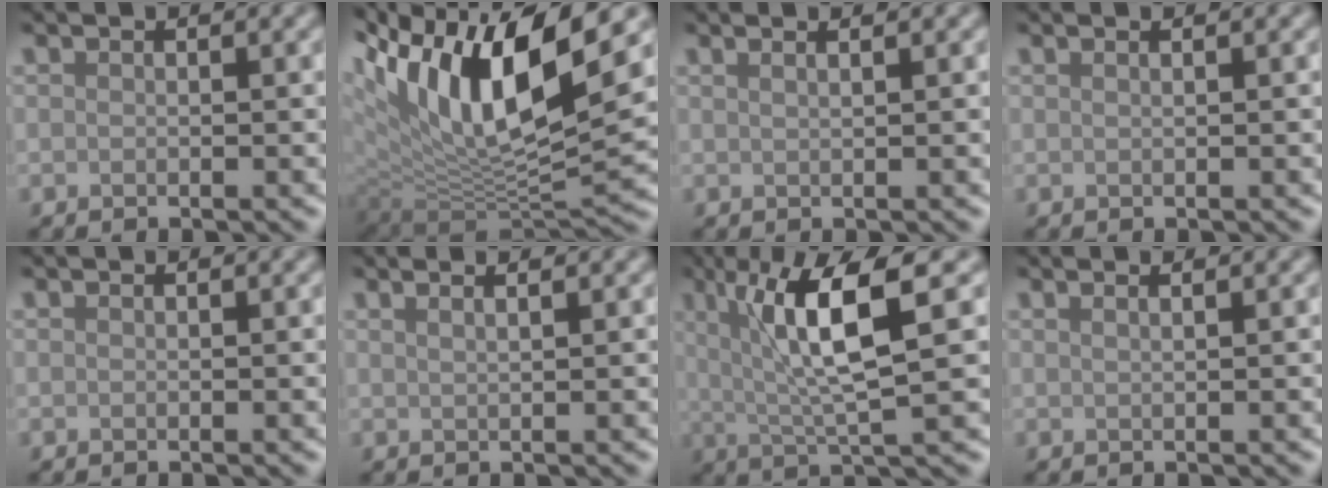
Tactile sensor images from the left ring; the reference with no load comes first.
{"total": 14.7, "force": [5.6, 5.7, 12.4], "torque": [-0.237, 0.007, 0.098]}
{"total": 2.5, "force": [1.5, 1.2, 1.7], "torque": [0.001, 0.006, -0.010]}
{"total": 1.2, "force": [0.7, 0.6, 0.8], "torque": [-0.001, -0.004, -0.001]}
{"total": 0.0}
{"total": 2.9, "force": [1.7, 1.3, 1.9], "torque": [-0.002, 0.012, -0.009]}
{"total": 7.5, "force": [1.9, 1.4, 7.1], "torque": [-0.129, 0.003, 0.035]}
{"total": 2.2, "force": [1.3, 1.1, 1.5], "torque": [0.001, 0.001, -0.010]}